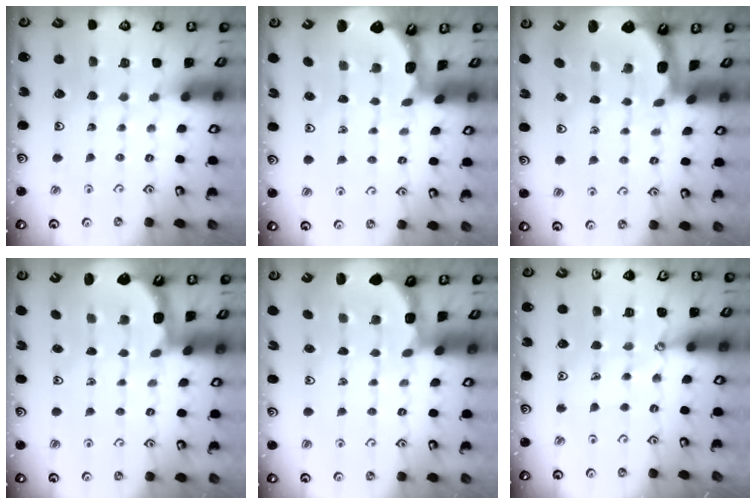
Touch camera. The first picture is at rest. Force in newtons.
{"total": 1.3, "press": 1.2, "slide": 0.1}
{"total": 2.7, "press": 1.5, "slide": 2.3}
{"total": 2.5, "press": 2.1, "slide": 1.3}
{"total": 2.9, "press": 2.5, "slide": 1.4}
{"total": 0.6, "press": 0.6, "slide": 0.1}